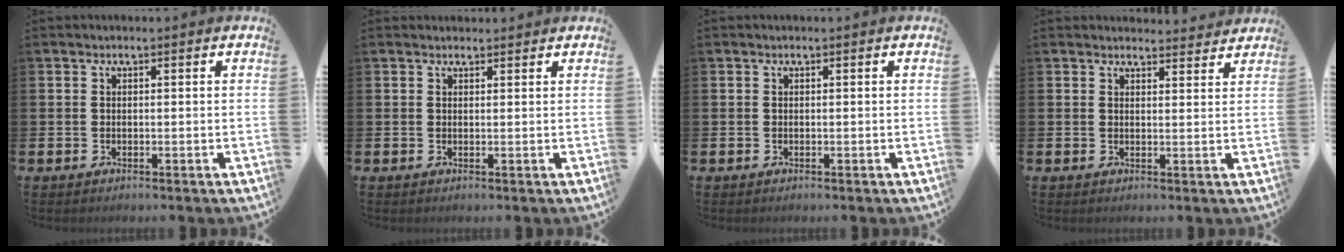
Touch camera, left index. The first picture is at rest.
{"total": 1.0, "force": [0.9, 0.4, -0.1], "torque": [0.011, 0.000, 0.015]}
{"total": 0.0}
{"total": 2.5, "force": [2.5, 0.3, -0.1], "torque": [0.006, -0.018, 0.043]}